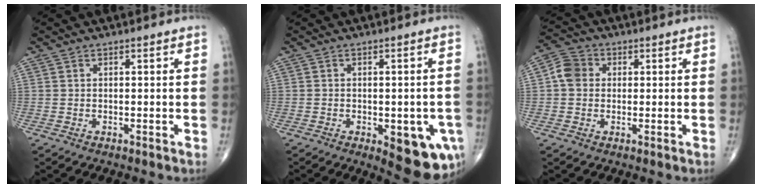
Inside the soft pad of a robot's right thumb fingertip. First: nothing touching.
{"total": 11.3, "force": [-3.9, 4.9, 9.5], "torque": [-0.092, 0.002, -0.035]}
{"total": 5.0, "force": [0.4, 4.3, 2.4], "torque": [-0.035, 0.012, -0.002]}